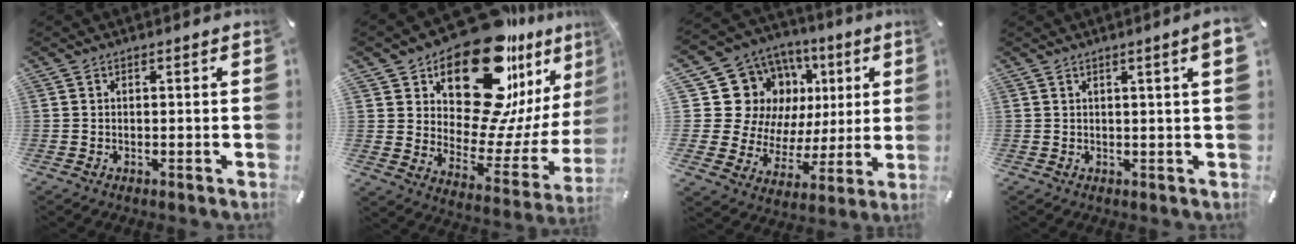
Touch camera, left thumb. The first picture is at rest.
{"total": 26.1, "force": [17.8, 12.3, 14.5], "torque": [-0.205, -0.141, 0.302]}
{"total": 18.8, "force": [7.1, 15.9, 7.1], "torque": [-0.112, -0.059, 0.166]}
{"total": 3.7, "force": [1.3, 0.2, 3.5], "torque": [-0.065, -0.001, 0.022]}